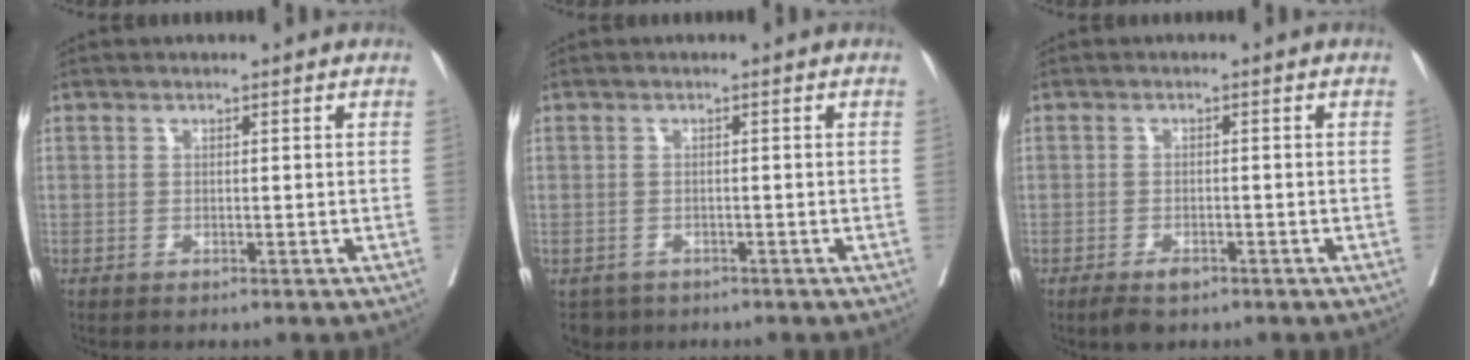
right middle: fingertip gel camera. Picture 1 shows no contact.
{"total": 3.0, "force": [-2.1, 2.1, 0.3], "torque": [0.000, 0.001, -0.033]}
{"total": 2.9, "force": [-1.9, 1.2, 1.8], "torque": [-0.032, -0.003, -0.027]}